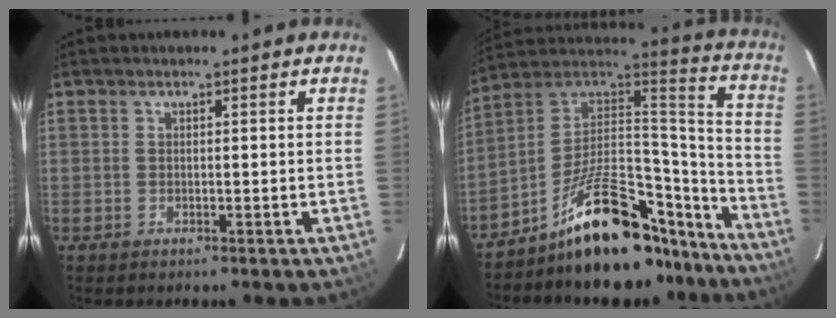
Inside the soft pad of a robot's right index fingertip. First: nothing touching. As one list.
[{"total": 23.7, "force": [-17.1, 9.9, 13.1], "torque": [-0.206, 0.050, -0.254]}]